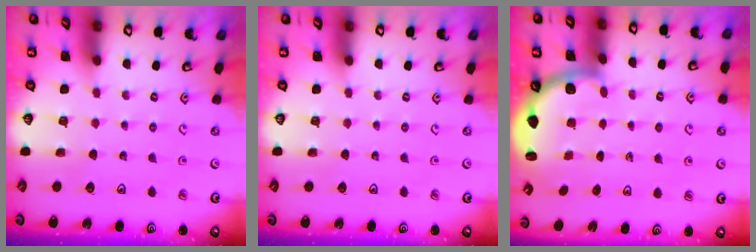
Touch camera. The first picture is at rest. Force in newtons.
{"total": 0.0}
{"total": 2.6, "press": 2.5, "slide": 0.6}